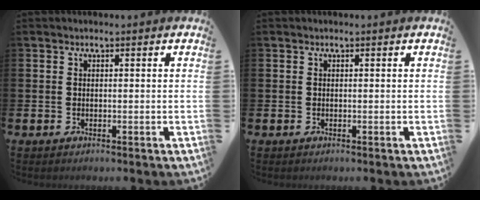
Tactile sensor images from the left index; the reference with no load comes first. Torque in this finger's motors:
{"motor_torque": [-0.01, -0.01, 0.00, 0.01]}